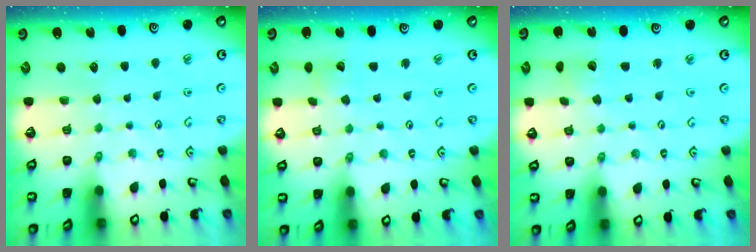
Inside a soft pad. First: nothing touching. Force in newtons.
{"total": 2.9, "press": 2.9, "slide": 0.2}
{"total": 3.3, "press": 3.3, "slide": 0.3}